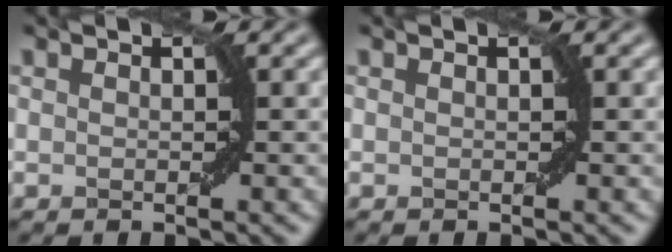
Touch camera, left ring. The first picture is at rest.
{"total": 0.0}